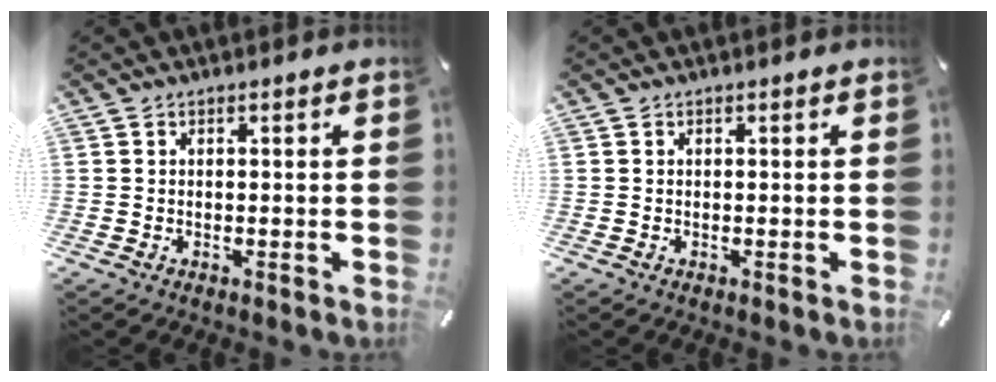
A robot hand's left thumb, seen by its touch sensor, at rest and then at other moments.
{"total": 0.0}